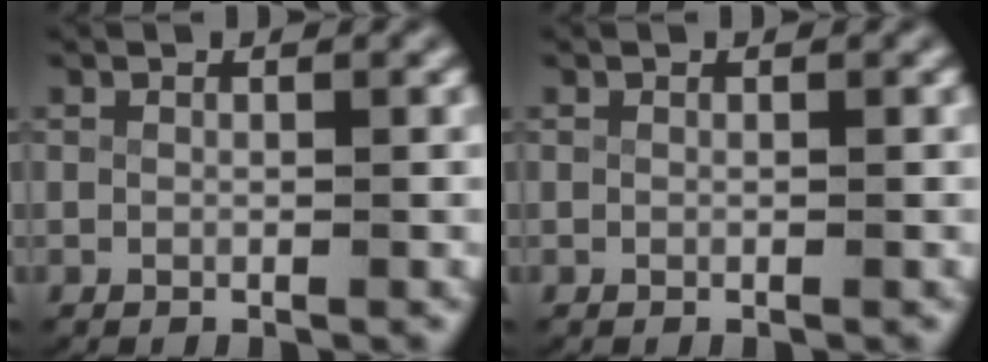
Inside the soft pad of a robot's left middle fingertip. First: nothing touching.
{"total": 0.0}